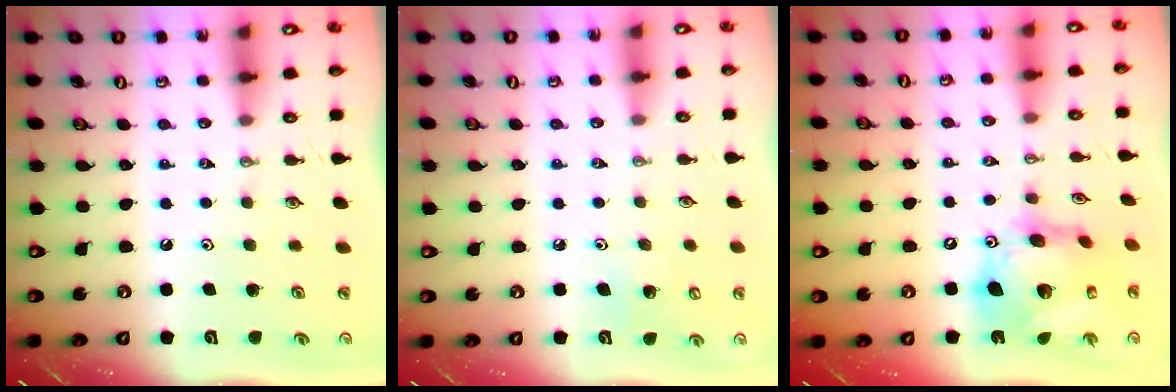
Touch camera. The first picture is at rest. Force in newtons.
{"total": 4.9, "press": 4.8, "slide": 0.4}
{"total": 18.9, "press": 18.8, "slide": 2.2}